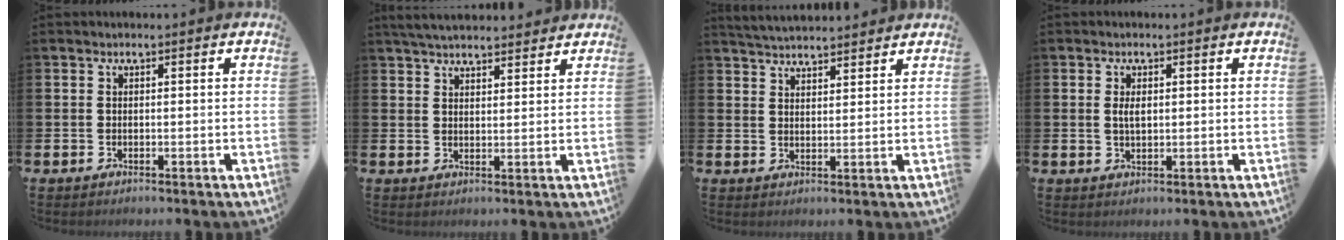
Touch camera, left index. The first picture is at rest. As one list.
[{"total": 4.5, "force": [4.3, 0.8, 0.9], "torque": [-0.025, -0.016, 0.080]}, {"total": 4.1, "force": [4.1, 0.4, 0.2], "torque": [-0.012, -0.021, 0.075]}, {"total": 1.9, "force": [0.6, 0.9, 1.6], "torque": [-0.021, 0.000, 0.005]}]